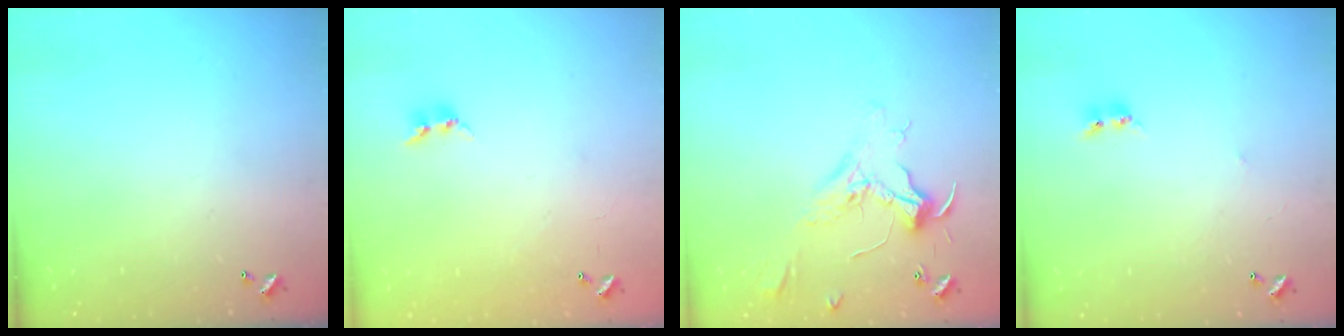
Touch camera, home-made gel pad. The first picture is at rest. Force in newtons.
{"total": 5.9, "press": 5.9, "slide": 0.4}
{"total": 2.3, "press": 2.2, "slide": 0.8}
{"total": 2.7, "press": 2.7, "slide": 0.3}